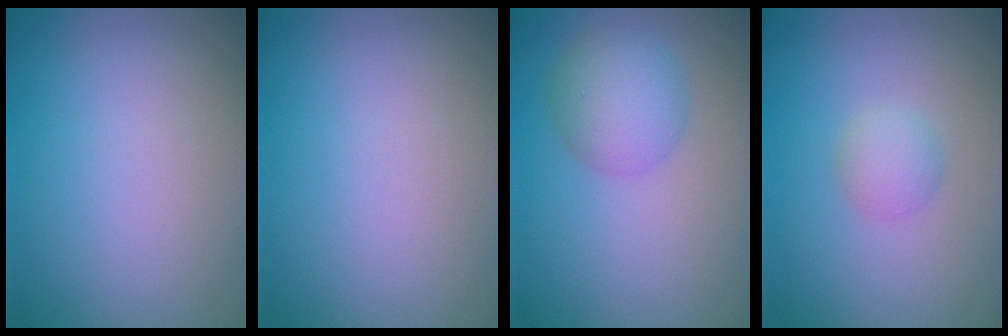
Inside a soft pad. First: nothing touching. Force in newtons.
{"total": 0.0}
{"total": 3.8, "press": 3.8, "slide": 0.2}
{"total": 1.6, "press": 1.6, "slide": 0.0}